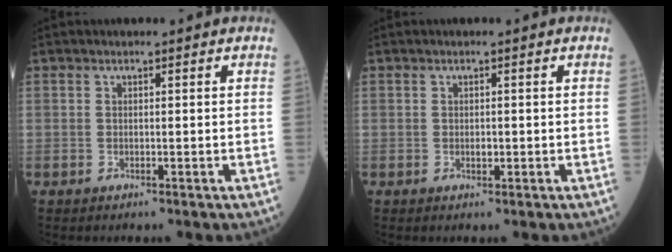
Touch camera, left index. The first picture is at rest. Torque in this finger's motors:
{"motor_torque": [0.25, 0.10, 0.01, 0.00]}